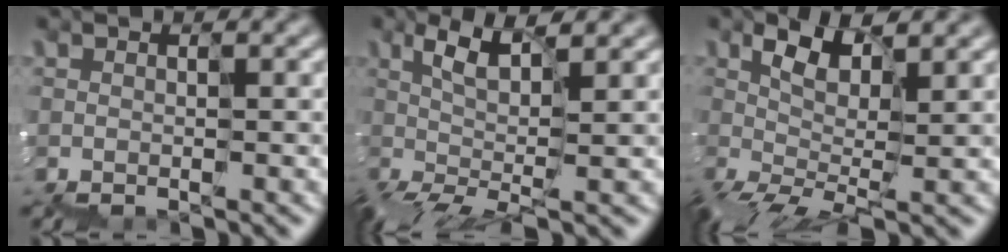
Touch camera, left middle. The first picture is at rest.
{"total": 4.1, "force": [0.5, 1.2, 3.9], "torque": [-0.086, 0.012, 0.008]}
{"total": 4.8, "force": [1.2, 1.8, 4.2], "torque": [-0.098, 0.018, 0.020]}